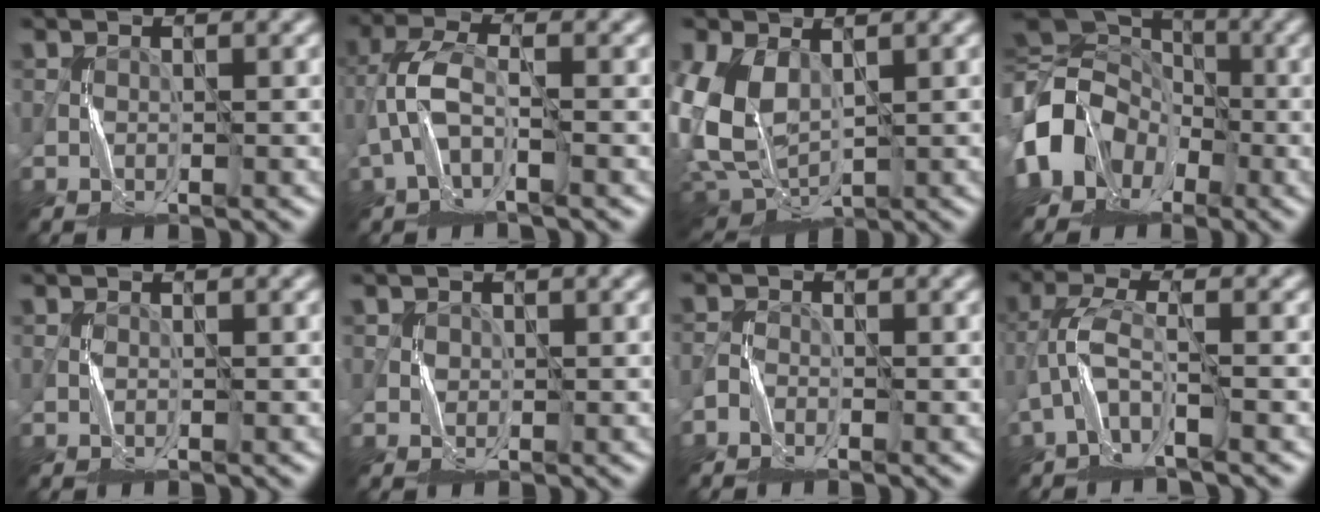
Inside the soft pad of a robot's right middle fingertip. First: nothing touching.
{"total": 3.2, "force": [-1.6, 1.1, 2.6], "torque": [-0.065, 0.012, -0.039]}
{"total": 6.7, "force": [0.8, 4.3, 5.1], "torque": [-0.123, -0.007, 0.013]}
{"total": 13.3, "force": [-4.2, 10.9, 6.4], "torque": [-0.130, -0.004, -0.107]}
{"total": 0.0}
{"total": 1.1, "force": [0.4, 1.0, 0.0], "torque": [0.000, 0.002, 0.009]}
{"total": 1.3, "force": [-1.3, 0.4, 0.1], "torque": [-0.001, 0.005, -0.027]}
{"total": 3.2, "force": [-2.0, 0.5, 2.4], "torque": [-0.058, 0.011, -0.049]}